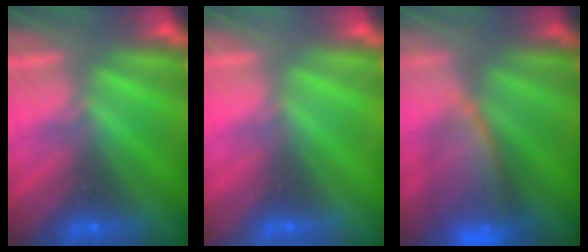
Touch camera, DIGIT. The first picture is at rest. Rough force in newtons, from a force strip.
{"total": 3.0}
{"total": 8.5}